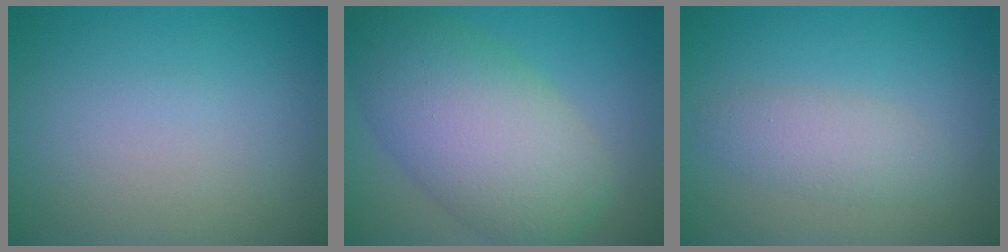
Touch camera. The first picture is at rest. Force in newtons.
{"total": 9.7, "press": 9.7, "slide": 0.4}
{"total": 2.6, "press": 2.6, "slide": 0.1}